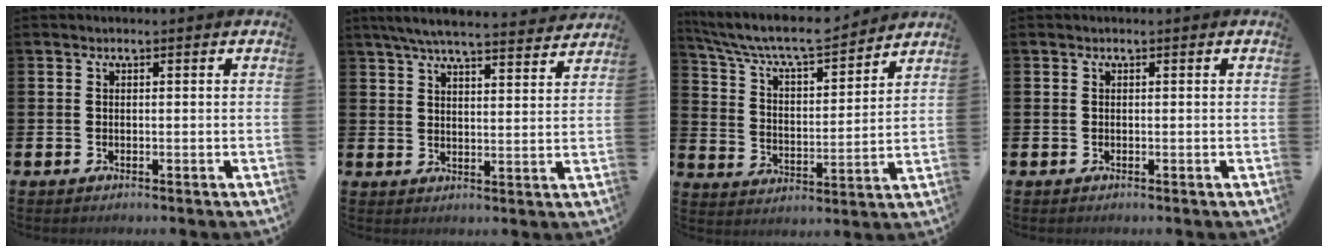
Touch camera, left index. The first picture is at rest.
{"total": 6.6, "force": [6.2, 0.5, 2.0], "torque": [-0.055, -0.032, 0.112]}
{"total": 8.1, "force": [7.5, 1.4, 2.7], "torque": [-0.090, -0.052, 0.129]}
{"total": 0.0}